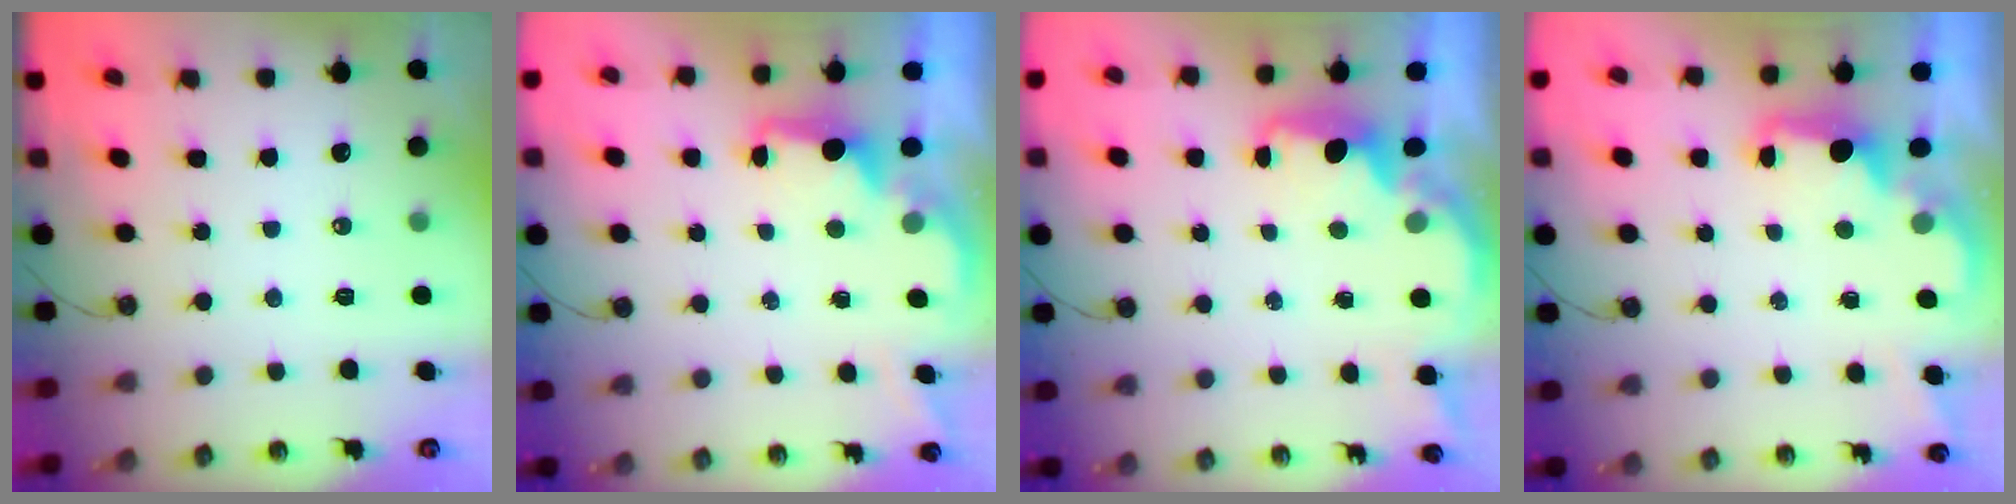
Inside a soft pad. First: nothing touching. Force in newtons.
{"total": 1.9, "press": 1.7, "slide": 0.8}
{"total": 2.2, "press": 2.0, "slide": 0.8}
{"total": 2.2, "press": 2.0, "slide": 0.8}